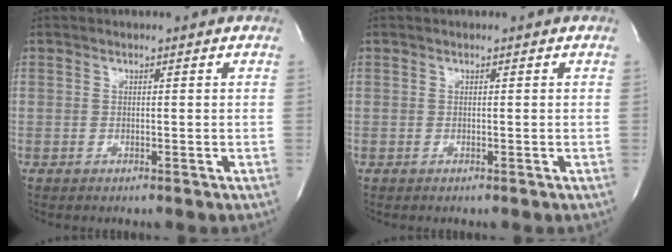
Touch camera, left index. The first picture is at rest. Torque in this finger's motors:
{"motor_torque": [0.00, 0.00, -0.02, 0.00]}